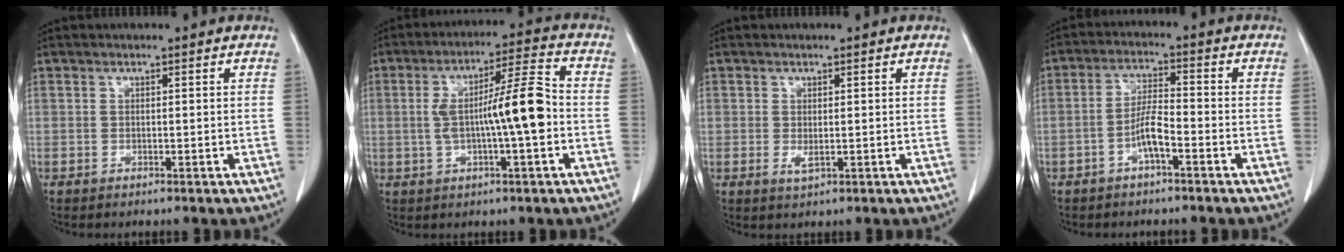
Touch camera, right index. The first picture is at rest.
{"total": 10.6, "force": [-0.9, 0.8, 10.5], "torque": [-0.179, 0.021, -0.019]}
{"total": 1.3, "force": [-0.1, 0.6, 1.1], "torque": [-0.020, -0.005, 0.003]}
{"total": 4.5, "force": [-2.2, 0.5, 3.9], "torque": [-0.079, 0.008, -0.041]}